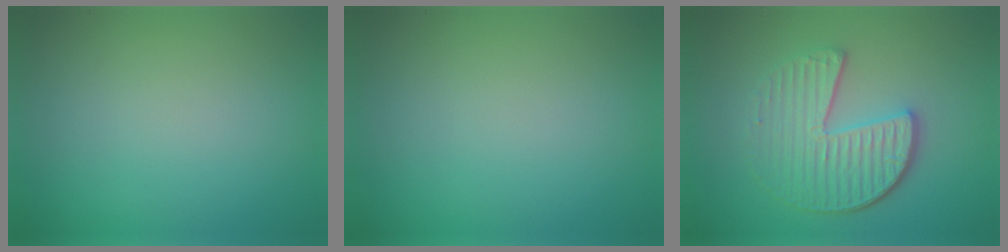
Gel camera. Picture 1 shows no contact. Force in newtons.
{"total": 0.0}
{"total": 5.0, "press": 4.0, "slide": 3.1}